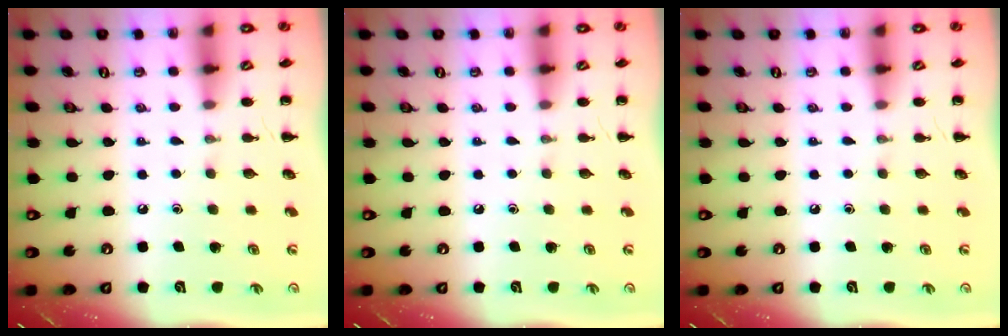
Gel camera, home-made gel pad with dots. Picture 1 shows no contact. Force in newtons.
{"total": 0.0}
{"total": 0.0}